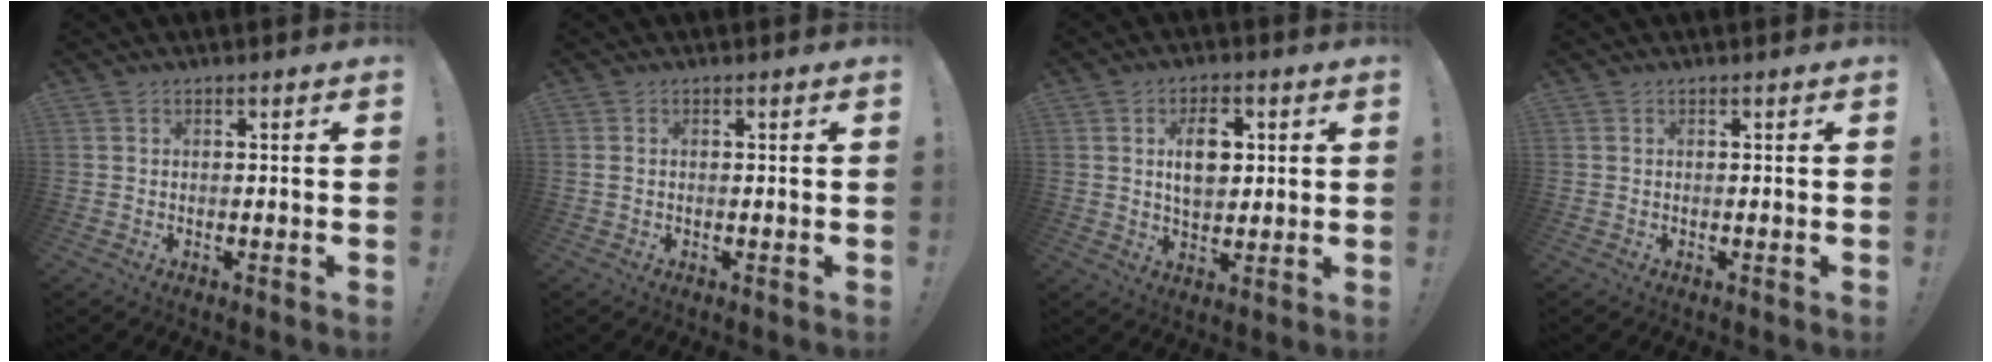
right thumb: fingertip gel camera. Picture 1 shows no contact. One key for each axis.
{"total": 0.5, "fx": 0.1, "fy": 0.2, "fz": 0.5, "tx": -0.015, "ty": 0.003, "tz": 0.003}
{"total": 8.7, "fx": 1.7, "fy": 5.9, "fz": 6.1, "tx": -0.097, "ty": 0.004, "tz": 0.027}
{"total": 0.0}